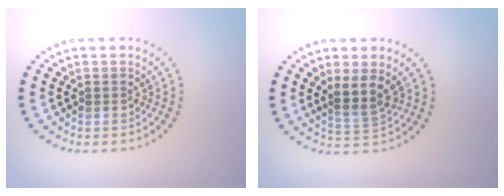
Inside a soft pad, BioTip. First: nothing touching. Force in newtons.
{"total": 2.7, "press": 2.2, "slide": 1.5}